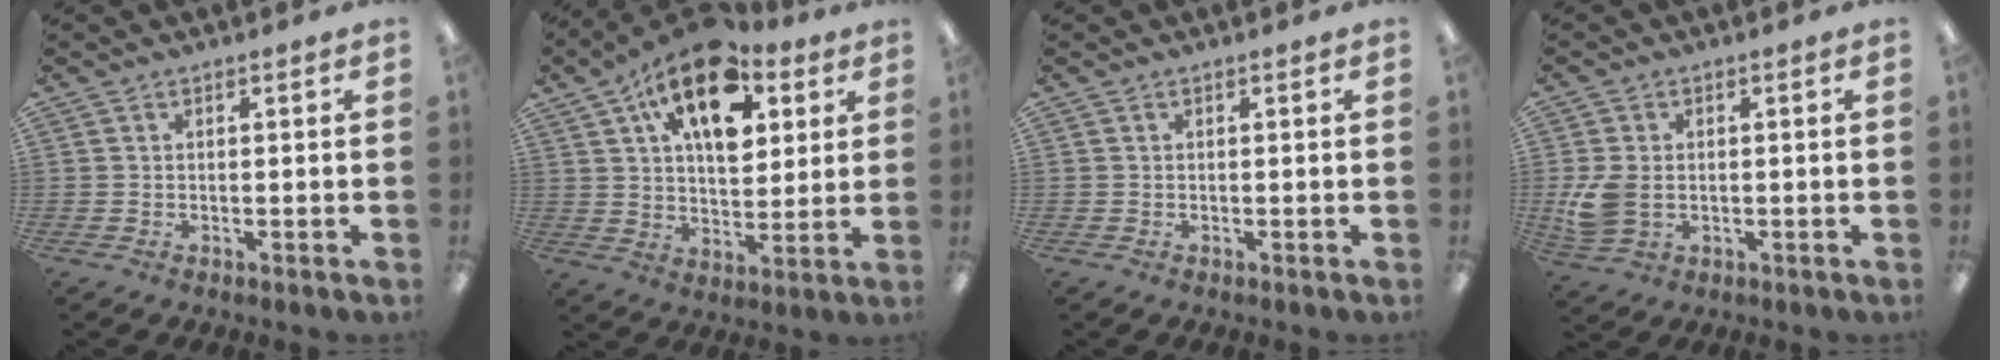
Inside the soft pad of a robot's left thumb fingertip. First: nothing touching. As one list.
[{"total": 17.3, "force": [9.3, 9.2, 11.4], "torque": [-0.173, -0.032, 0.159]}, {"total": 0.0}, {"total": 6.5, "force": [-0.4, 4.7, 4.5], "torque": [-0.094, -0.002, -0.007]}]